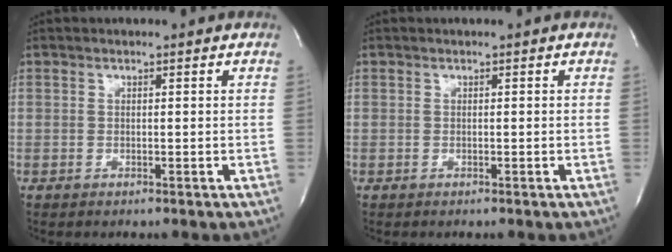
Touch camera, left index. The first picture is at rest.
{"total": 0.0}